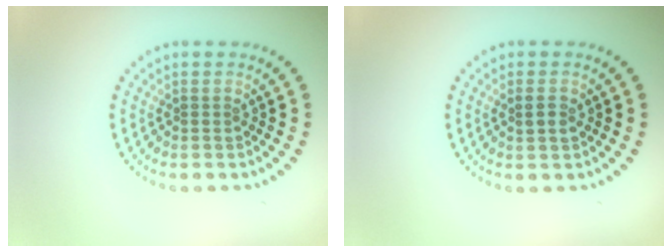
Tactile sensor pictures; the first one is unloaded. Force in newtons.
{"total": 1.2, "press": 1.2, "slide": 0.1}